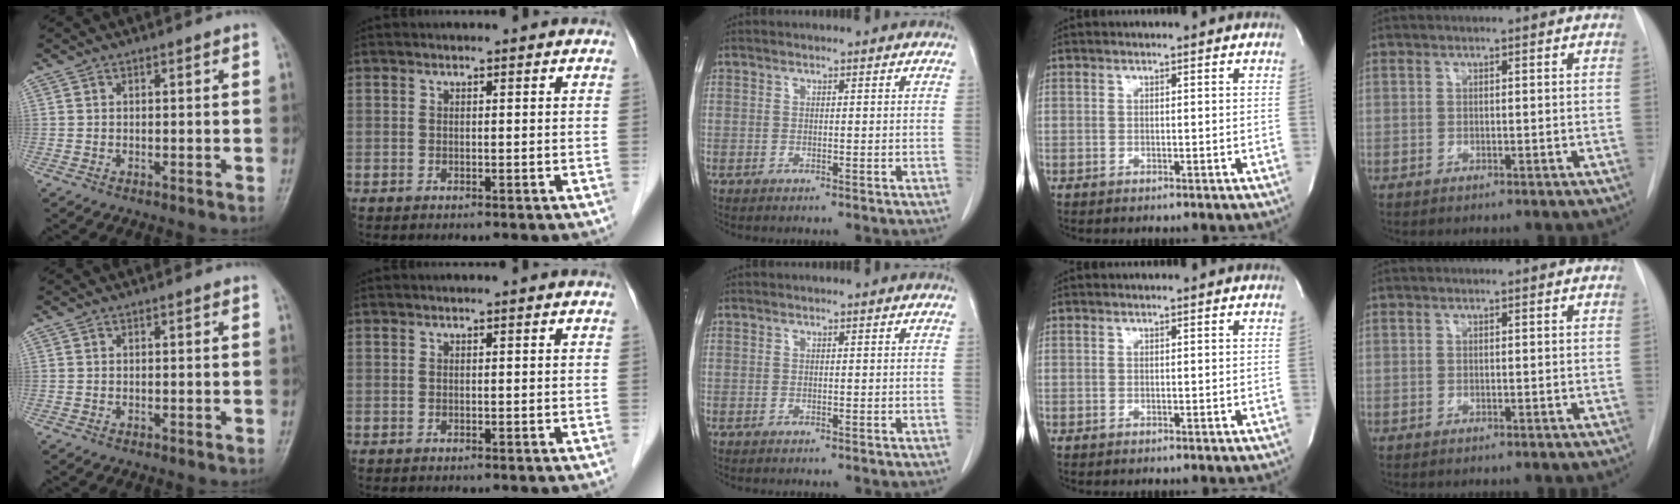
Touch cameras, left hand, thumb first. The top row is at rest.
{}